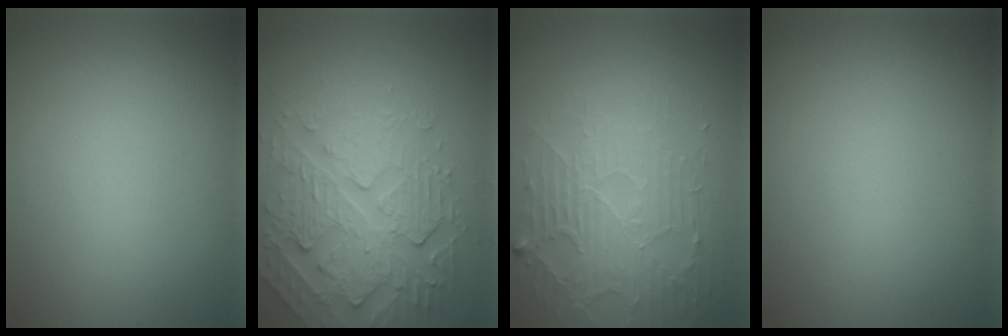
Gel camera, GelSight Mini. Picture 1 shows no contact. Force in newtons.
{"total": 6.0, "press": 4.8, "slide": 3.7}
{"total": 4.0, "press": 3.4, "slide": 2.1}
{"total": 0.0}